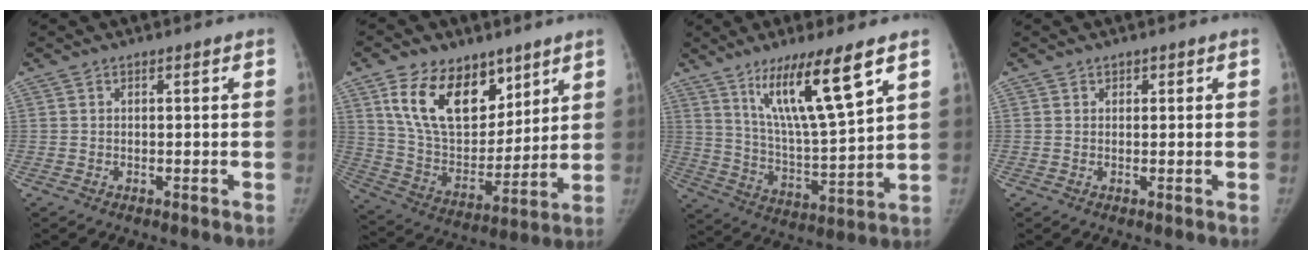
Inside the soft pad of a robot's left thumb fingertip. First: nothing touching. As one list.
[{"total": 19.1, "force": [10.4, 11.6, 11.0], "torque": [-0.145, -0.054, 0.197]}, {"total": 16.2, "force": [9.2, 2.2, 13.1], "torque": [-0.225, -0.054, 0.176]}, {"total": 0.8, "force": [0.4, 0.7, 0.1], "torque": [0.010, 0.000, 0.003]}]